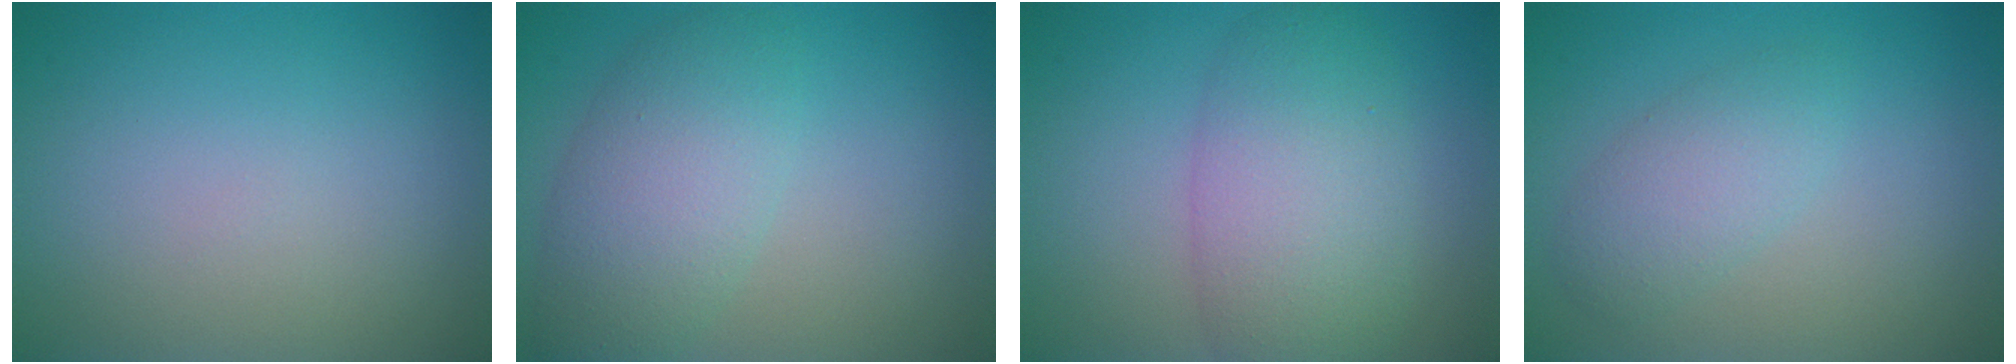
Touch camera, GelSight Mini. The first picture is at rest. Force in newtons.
{"total": 5.2, "press": 5.2, "slide": 0.2}
{"total": 6.3, "press": 6.3, "slide": 0.3}
{"total": 2.7, "press": 2.7, "slide": 0.1}